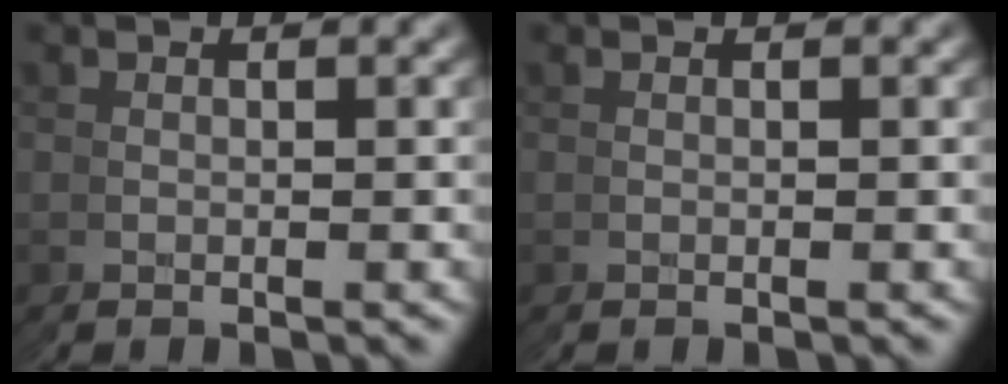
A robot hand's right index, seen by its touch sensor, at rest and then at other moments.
{"total": 0.0}